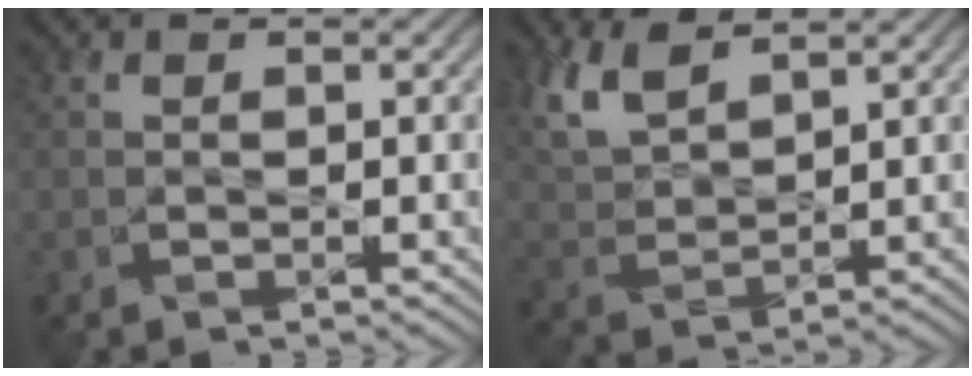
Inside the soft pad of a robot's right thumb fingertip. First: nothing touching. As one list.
[{"total": 6.7, "force": [4.7, 2.4, 4.2], "torque": [-0.112, 0.009, 0.098]}]